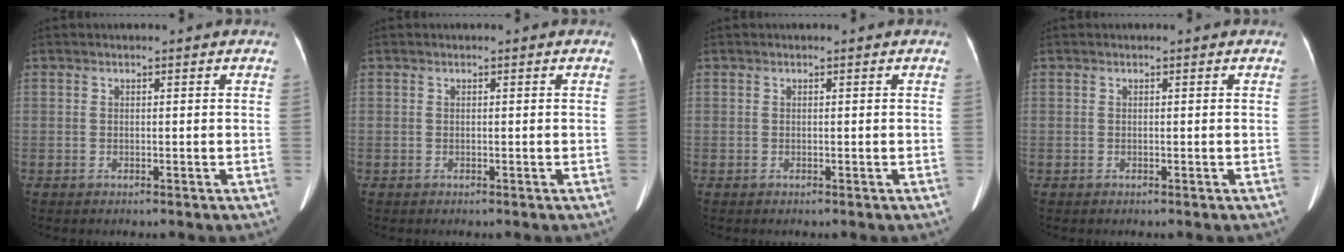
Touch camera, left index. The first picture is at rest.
{"total": 0.0}
{"total": 0.0}
{"total": 0.0}